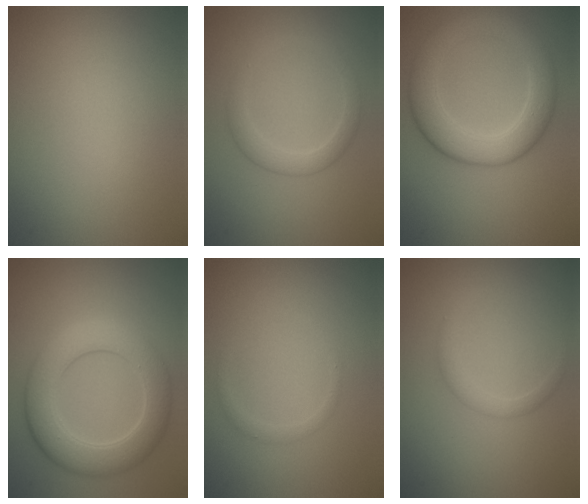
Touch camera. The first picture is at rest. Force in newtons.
{"total": 2.2, "press": 2.2, "slide": 0.1}
{"total": 6.1, "press": 6.1, "slide": 0.1}
{"total": 6.0, "press": 6.0, "slide": 0.4}
{"total": 0.9, "press": 0.9, "slide": 0.0}
{"total": 1.4, "press": 1.4, "slide": 0.0}